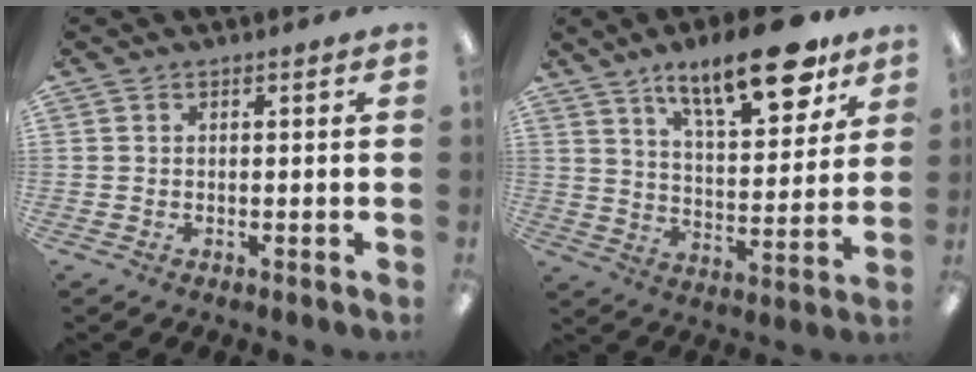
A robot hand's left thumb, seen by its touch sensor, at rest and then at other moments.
{"total": 19.3, "force": [13.2, 6.6, 12.4], "torque": [-0.179, -0.072, 0.211]}